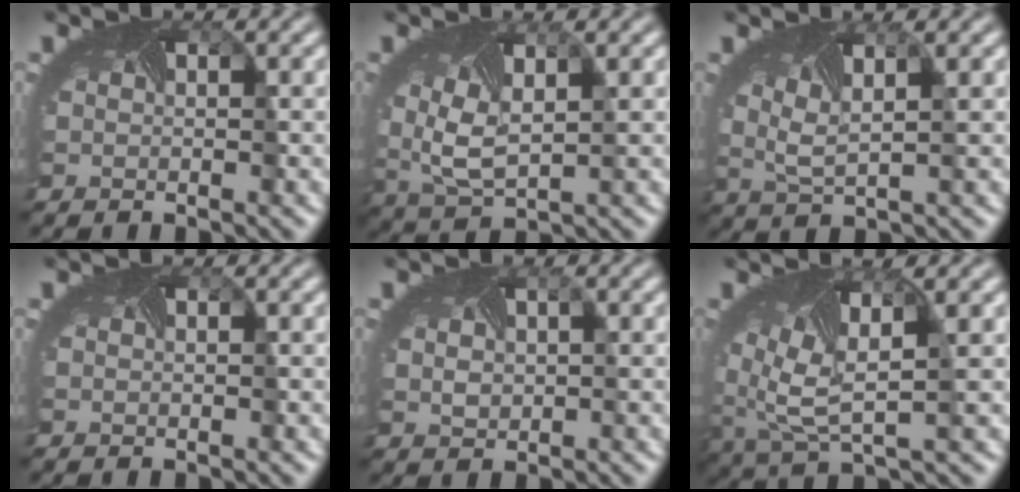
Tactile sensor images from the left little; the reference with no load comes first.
{"total": 4.6, "force": [0.7, 2.3, 3.9], "torque": [-0.099, -0.005, 0.017]}
{"total": 2.4, "force": [1.2, 0.5, 2.1], "torque": [-0.045, 0.001, 0.021]}
{"total": 0.0}
{"total": 1.7, "force": [0.4, 1.3, 1.0], "torque": [-0.022, 0.011, 0.014]}
{"total": 6.5, "force": [0.9, 2.9, 5.7], "torque": [-0.131, -0.006, 0.020]}